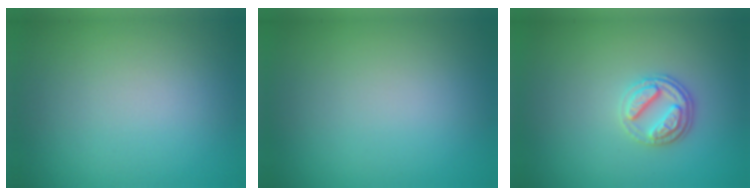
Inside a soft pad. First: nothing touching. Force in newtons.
{"total": 0.0}
{"total": 2.8, "press": 2.6, "slide": 1.1}